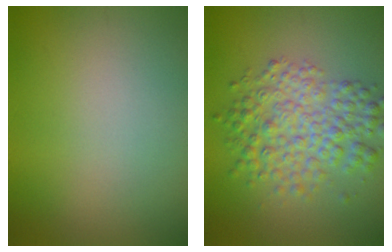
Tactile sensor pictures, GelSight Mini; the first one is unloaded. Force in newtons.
{"total": 5.4, "press": 5.4, "slide": 0.1}